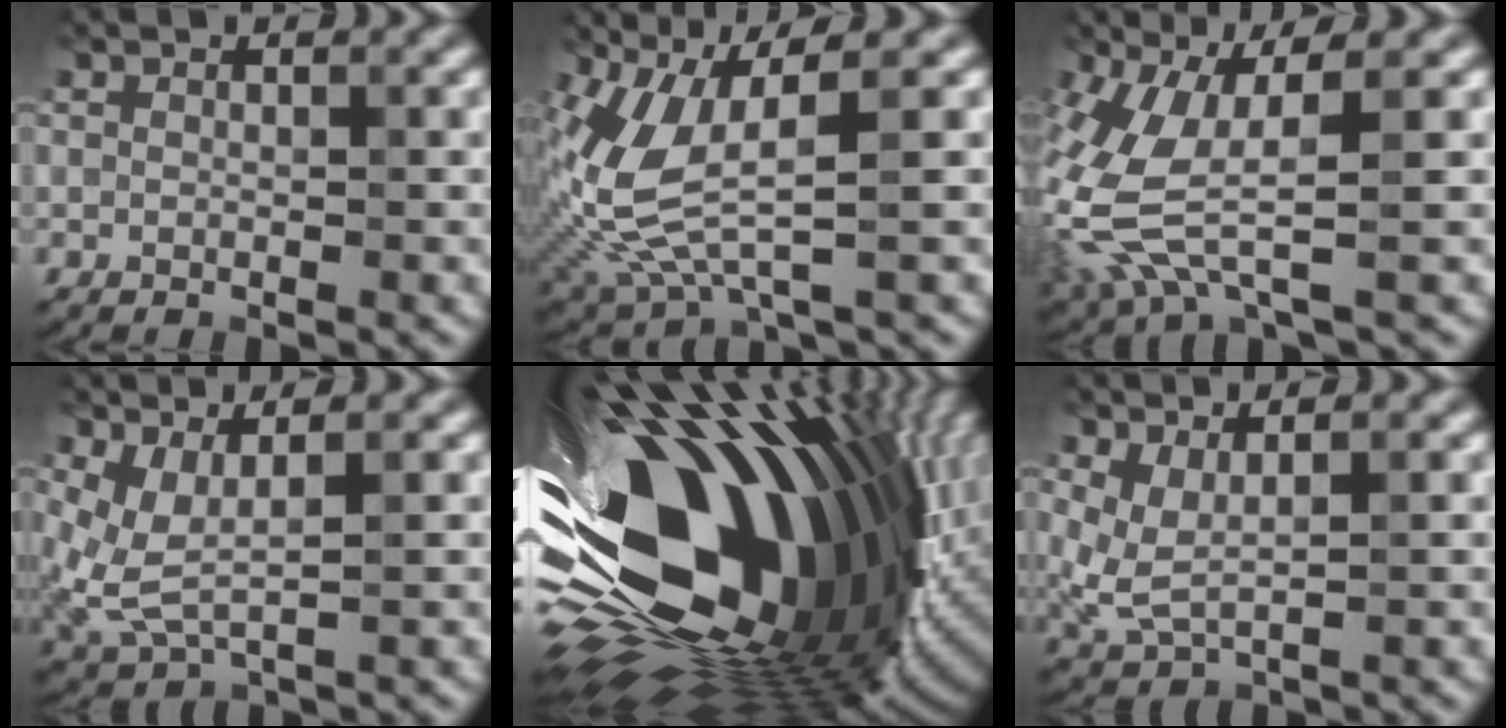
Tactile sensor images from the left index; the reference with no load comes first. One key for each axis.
{"total": 7.4, "fx": 0.4, "fy": 2.8, "fz": 6.9, "tx": -0.173, "ty": -0.014, "tz": 0.014}
{"total": 7.8, "fx": -0.8, "fy": 2.9, "fz": 7.2, "tx": -0.187, "ty": -0.012, "tz": -0.016}
{"total": 3.7, "fx": 0.9, "fy": 1.5, "fz": 3.2, "tx": -0.084, "ty": -0.014, "tz": 0.022}
{"total": 20.3, "fx": 1.2, "fy": 12.2, "fz": 16.2, "tx": -0.288, "ty": -0.049, "tz": 0.025}
{"total": 2.8, "fx": 1.1, "fy": 1.1, "fz": 2.3, "tx": -0.058, "ty": -0.009, "tz": 0.026}